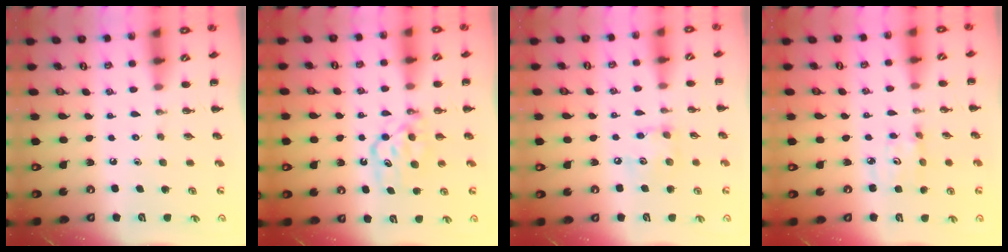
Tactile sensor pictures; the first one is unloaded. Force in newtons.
{"total": 7.9, "press": 7.8, "slide": 1.1}
{"total": 7.7, "press": 7.7, "slide": 0.6}
{"total": 2.8, "press": 2.8, "slide": 0.4}